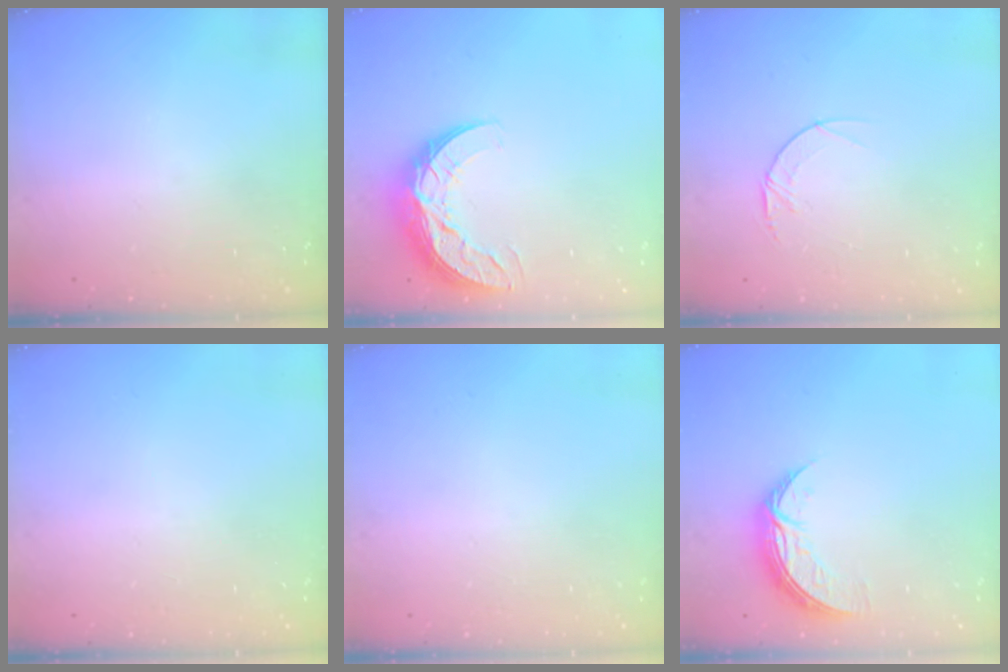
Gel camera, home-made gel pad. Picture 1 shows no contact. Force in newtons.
{"total": 12.6, "press": 12.6, "slide": 0.8}
{"total": 4.6, "press": 4.6, "slide": 0.4}
{"total": 0.0}
{"total": 0.0}
{"total": 8.5, "press": 8.5, "slide": 0.3}